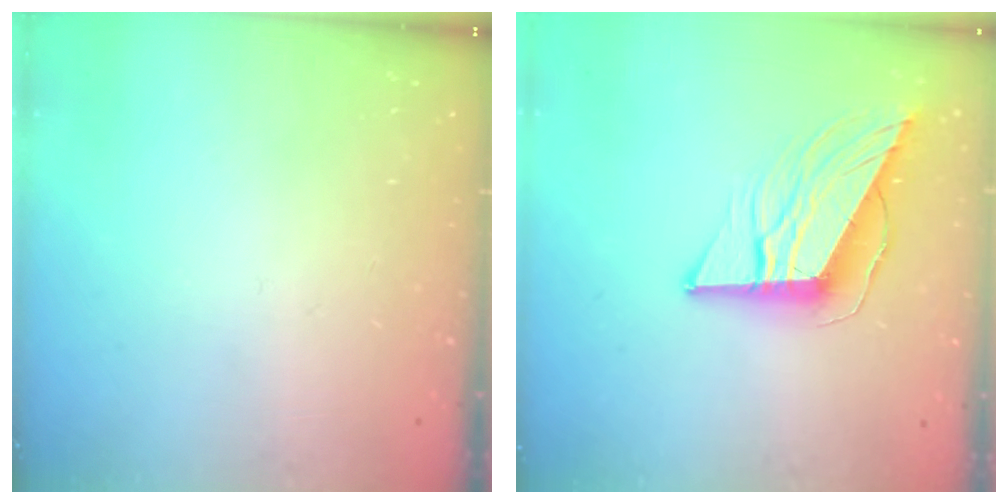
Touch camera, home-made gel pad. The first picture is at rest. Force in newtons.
{"total": 12.4, "press": 12.3, "slide": 1.5}